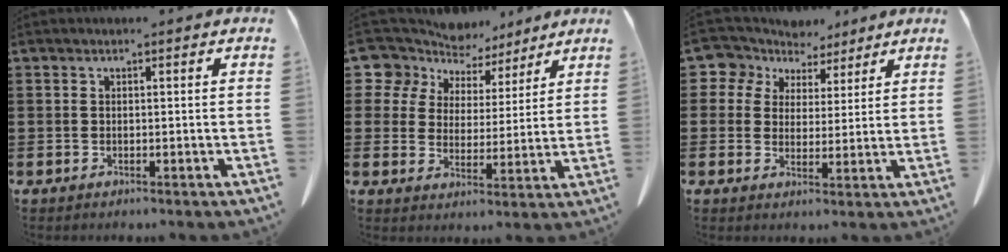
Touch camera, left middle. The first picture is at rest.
{"total": 8.1, "force": [6.7, 4.4, 1.1], "torque": [-0.069, -0.031, 0.126]}
{"total": 6.3, "force": [4.5, 4.3, 0.6], "torque": [-0.053, -0.020, 0.084]}